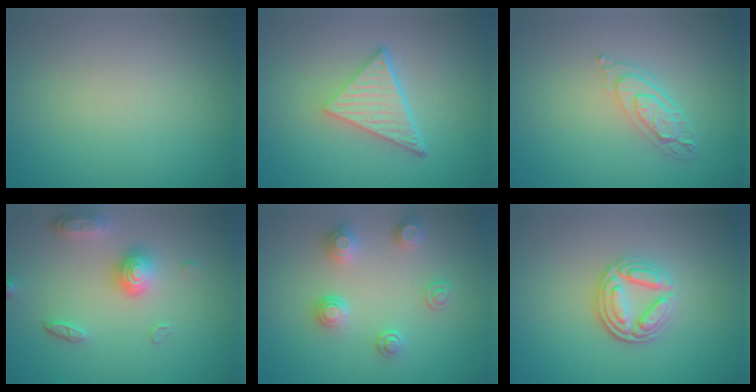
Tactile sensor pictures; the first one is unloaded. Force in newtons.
{"total": 4.7, "press": 3.4, "slide": 3.3}
{"total": 3.5, "press": 2.6, "slide": 2.3}
{"total": 3.6, "press": 3.0, "slide": 2.0}
{"total": 2.6, "press": 2.6, "slide": 0.4}
{"total": 3.7, "press": 3.2, "slide": 1.9}